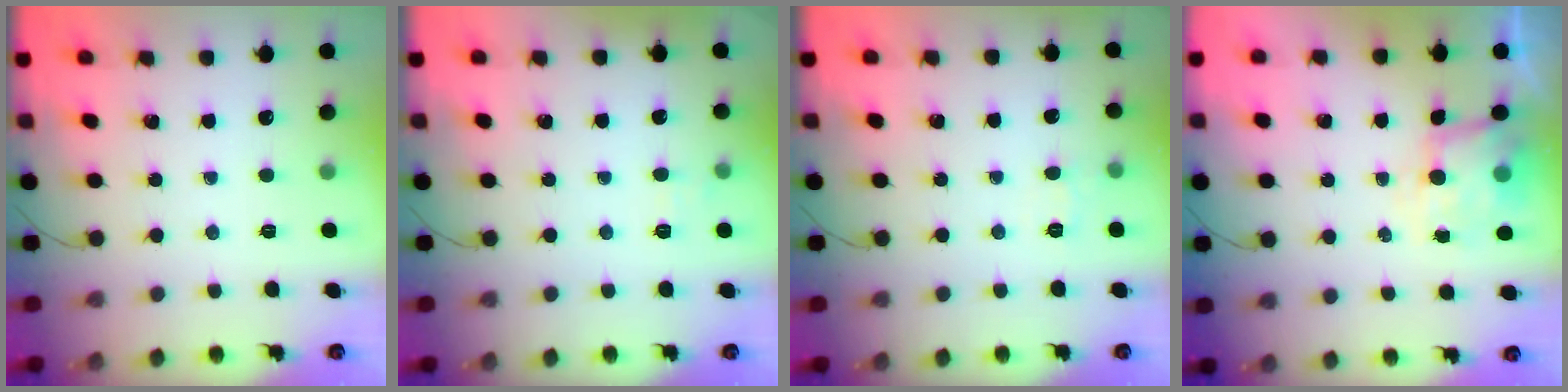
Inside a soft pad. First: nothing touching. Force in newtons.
{"total": 5.1, "press": 4.8, "slide": 1.4}
{"total": 4.4, "press": 4.2, "slide": 1.4}
{"total": 5.3, "press": 5.2, "slide": 1.1}